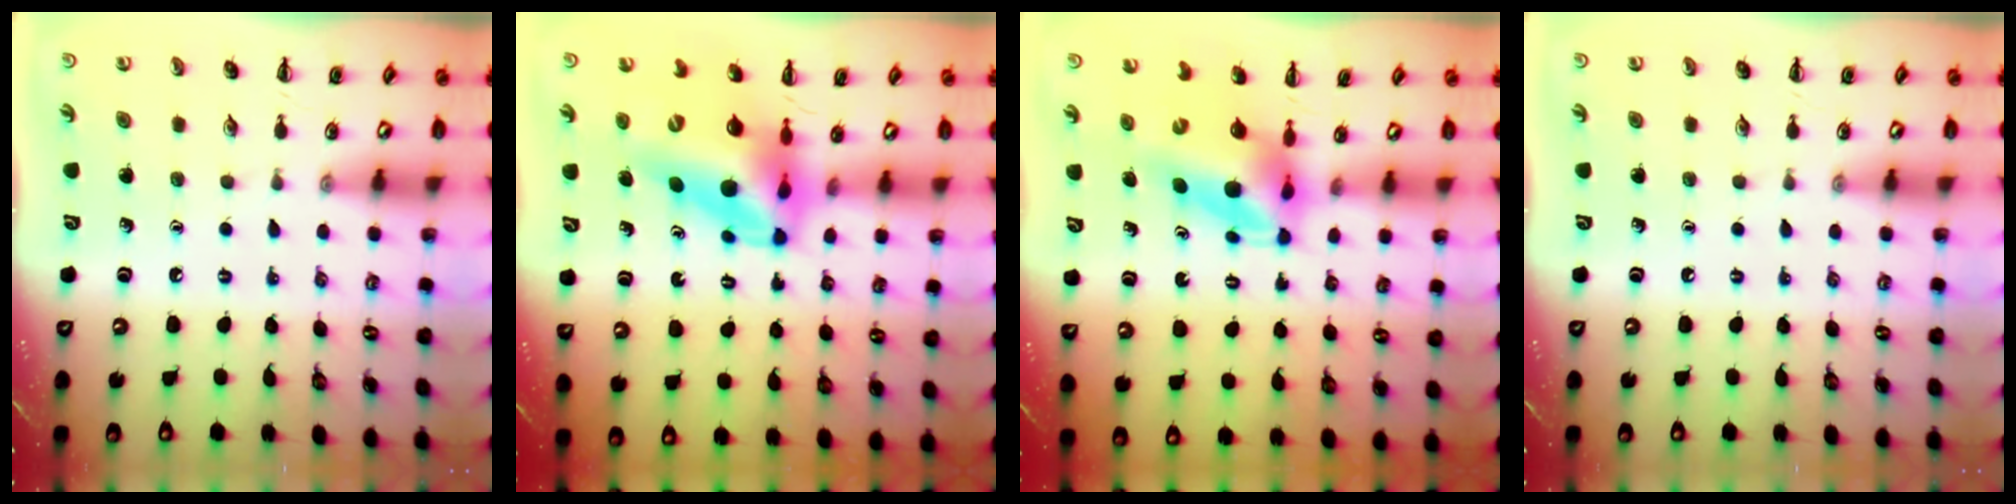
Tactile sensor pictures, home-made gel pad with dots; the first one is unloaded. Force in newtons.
{"total": 12.3, "press": 11.8, "slide": 3.6}
{"total": 5.4, "press": 5.2, "slide": 1.6}
{"total": 0.0}